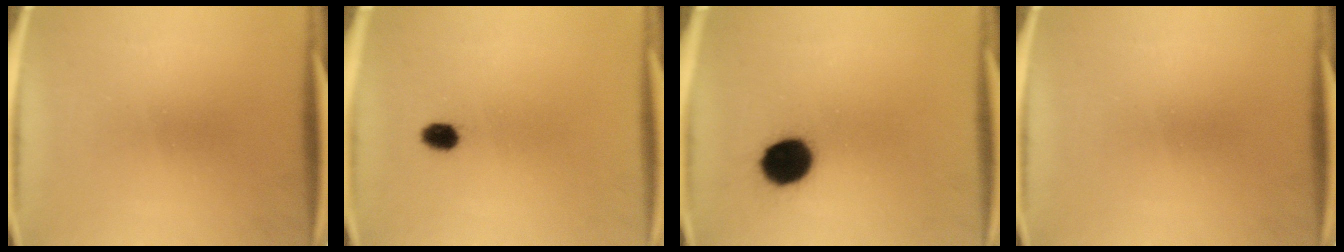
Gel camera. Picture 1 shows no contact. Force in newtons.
{"total": 2.7}
{"total": 10.5}
{"total": 0.0}